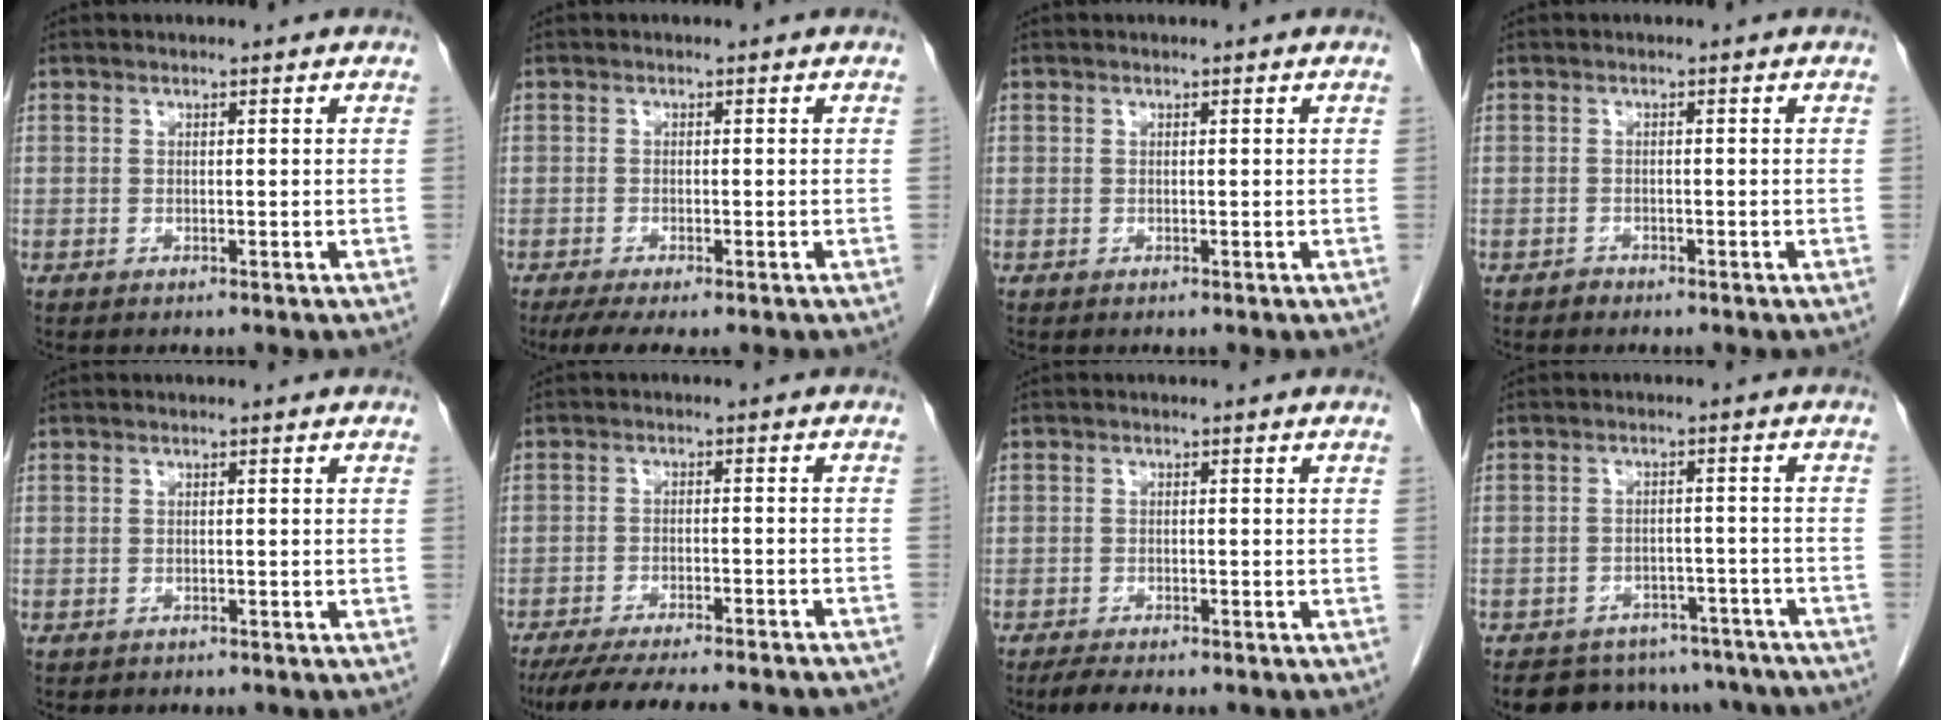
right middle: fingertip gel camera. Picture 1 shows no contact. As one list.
[{"total": 5.1, "force": [-3.7, 1.0, 3.3], "torque": [-0.053, -0.013, -0.057]}, {"total": 0.0}, {"total": 0.7, "force": [-0.6, 0.4, -0.1], "torque": [0.001, 0.002, -0.012]}, {"total": 0.8, "force": [-0.6, 0.5, 0.2], "torque": [-0.014, 0.001, -0.007]}, {"total": 21.4, "force": [-19.1, 2.9, 9.3], "torque": [-0.135, -0.027, -0.249]}, {"total": 3.6, "force": [-2.9, 0.9, 1.8], "torque": [-0.035, -0.009, -0.044]}, {"total": 16.5, "force": [-14.5, 6.9, 3.7], "torque": [-0.061, 0.012, -0.166]}]